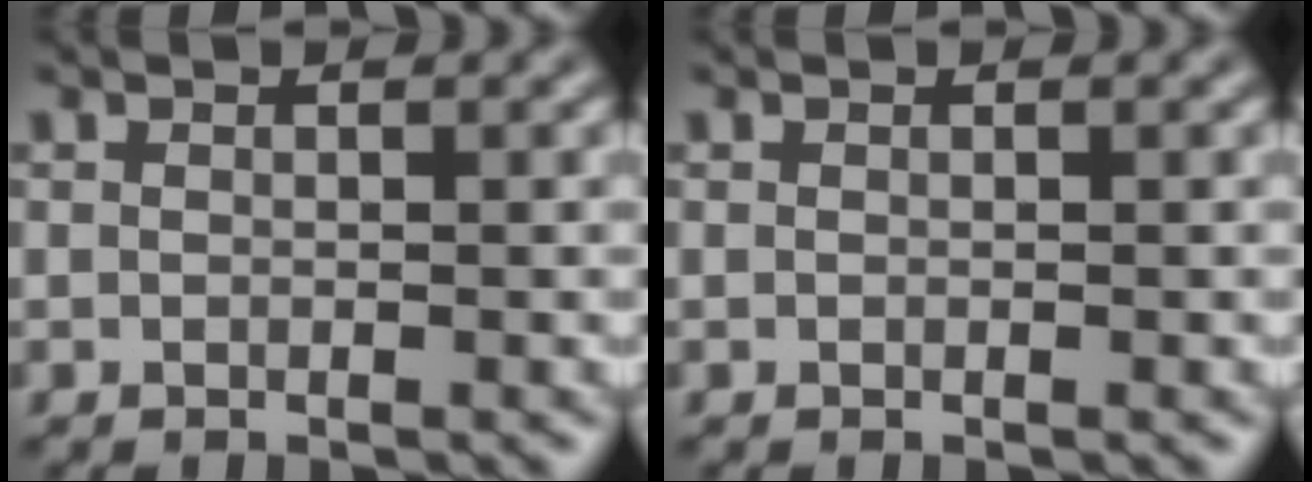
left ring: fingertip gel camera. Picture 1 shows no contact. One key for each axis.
{"total": 0.0}